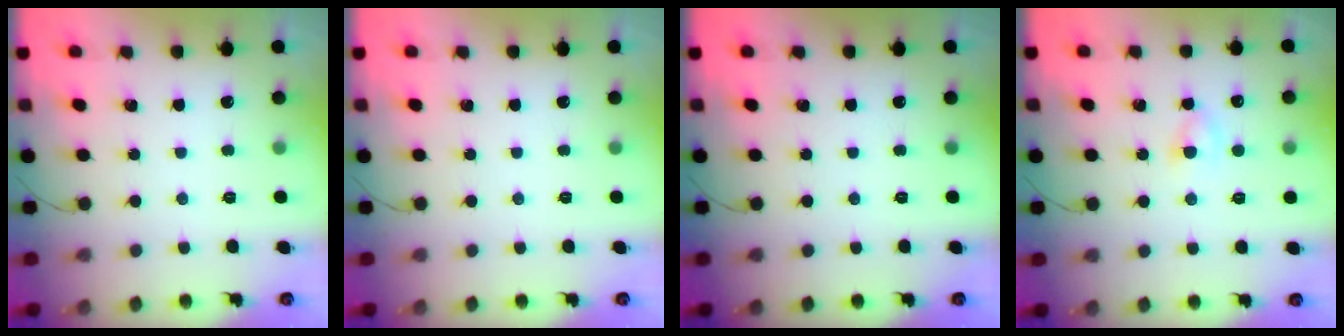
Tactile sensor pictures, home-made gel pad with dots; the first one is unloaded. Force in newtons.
{"total": 0.0}
{"total": 0.0}
{"total": 2.4, "press": 2.2, "slide": 1.0}